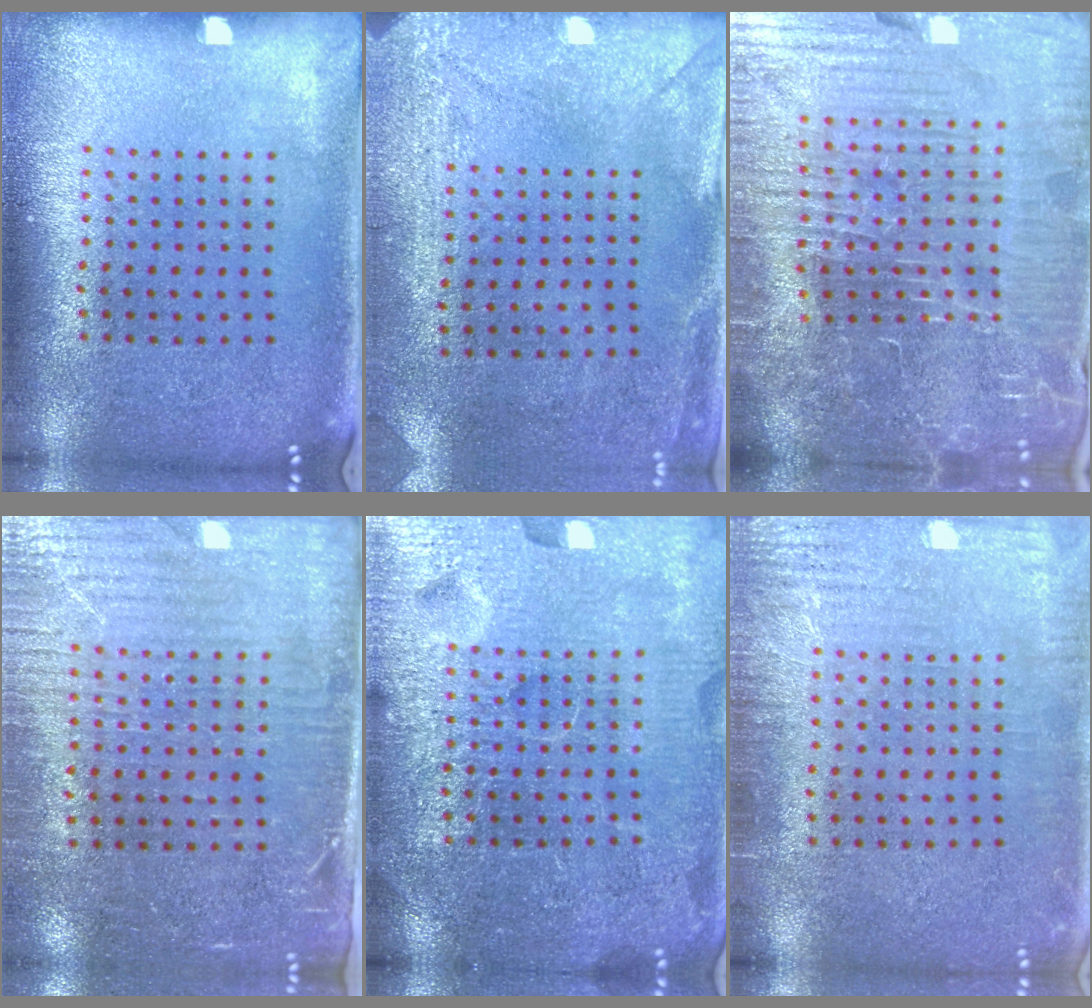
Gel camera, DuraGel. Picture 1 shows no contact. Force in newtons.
{"total": 3.0, "press": 2.3, "slide": 1.9}
{"total": 7.4, "press": 6.5, "slide": 3.5}
{"total": 3.6, "press": 3.2, "slide": 1.7}
{"total": 7.2, "press": 7.1, "slide": 1.0}
{"total": 3.2, "press": 3.2, "slide": 0.4}